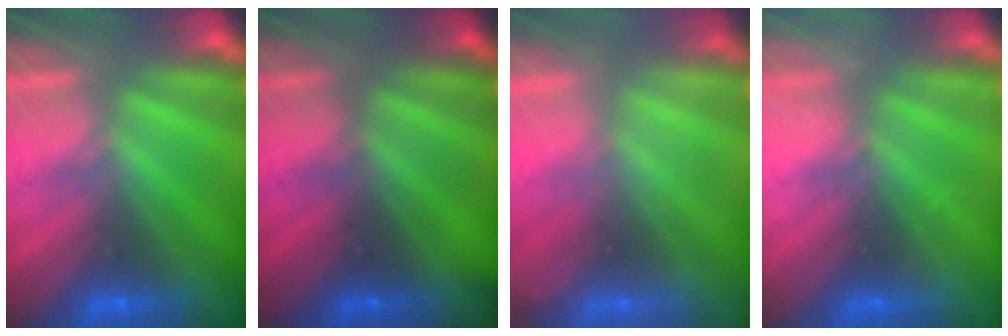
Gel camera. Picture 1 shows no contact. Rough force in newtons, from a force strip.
{"total": 2.1}
{"total": 2.1}
{"total": 2.3}